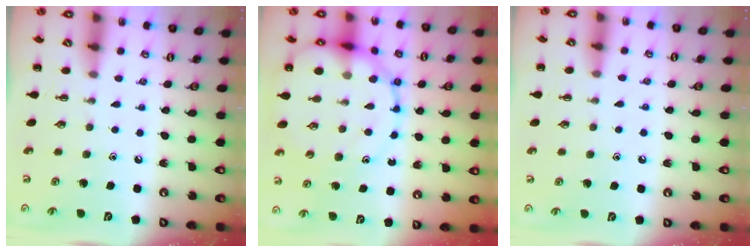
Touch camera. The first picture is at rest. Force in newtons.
{"total": 17.9, "press": 17.6, "slide": 3.0}
{"total": 6.3, "press": 5.9, "slide": 2.4}